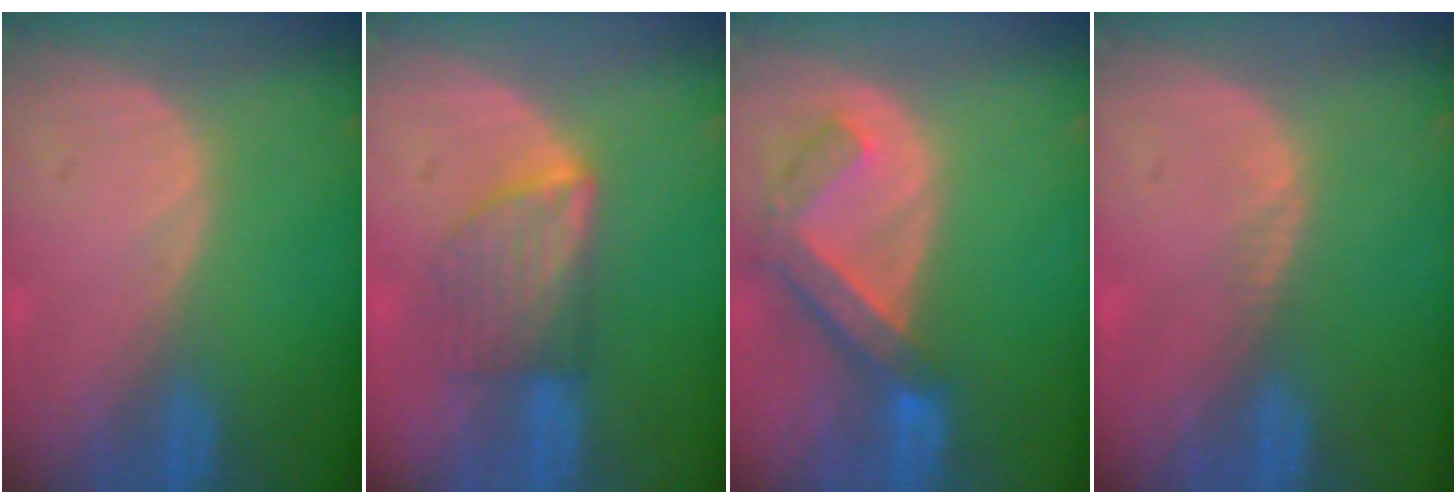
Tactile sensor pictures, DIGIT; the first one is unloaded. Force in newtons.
{"total": 6.0, "press": 5.9, "slide": 1.3}
{"total": 7.1, "press": 6.2, "slide": 3.5}
{"total": 0.7, "press": 0.6, "slide": 0.4}